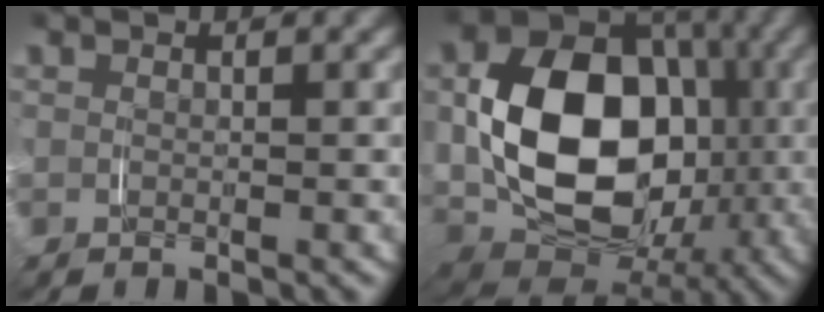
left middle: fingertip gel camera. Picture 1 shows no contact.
{"total": 16.4, "force": [-1.7, 11.6, 11.4], "torque": [-0.219, -0.034, -0.022]}